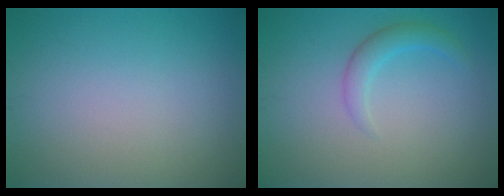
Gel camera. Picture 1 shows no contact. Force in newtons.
{"total": 2.0, "press": 2.0, "slide": 0.2}